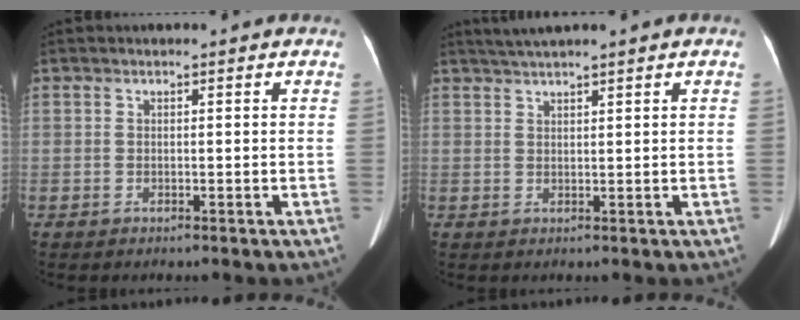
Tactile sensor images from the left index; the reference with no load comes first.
{"total": 3.3, "force": [2.5, -0.4, 2.1], "torque": [-0.046, 0.023, 0.051]}